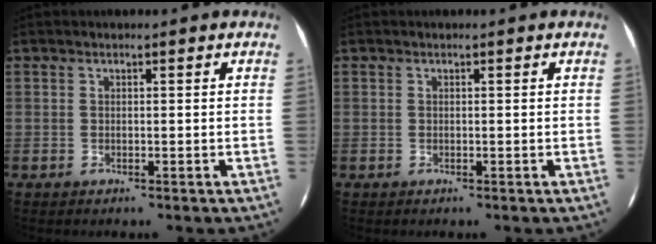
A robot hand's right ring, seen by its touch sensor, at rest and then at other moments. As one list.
[{"total": 0.0}]